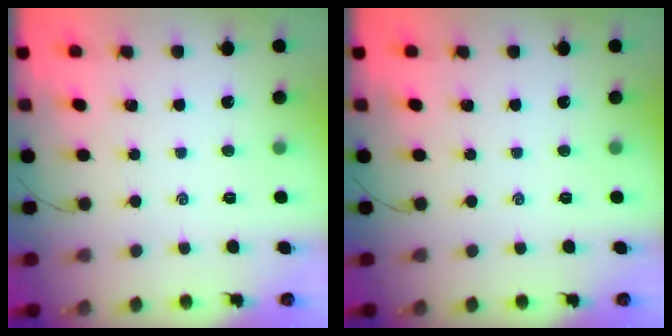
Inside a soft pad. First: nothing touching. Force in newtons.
{"total": 0.0}